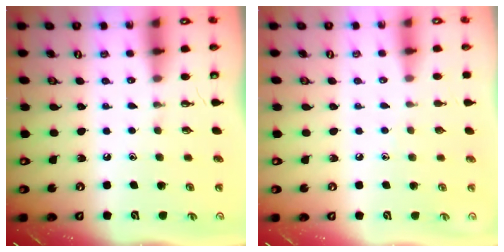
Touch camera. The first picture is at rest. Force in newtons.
{"total": 3.2, "press": 3.1, "slide": 0.4}